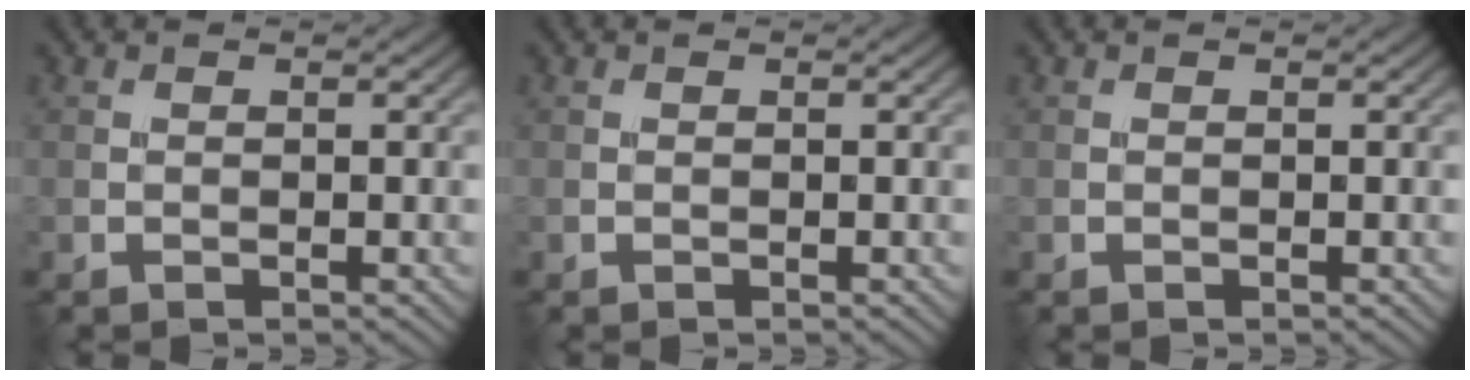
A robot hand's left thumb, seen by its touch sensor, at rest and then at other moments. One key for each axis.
{"total": 0.0}
{"total": 0.0}